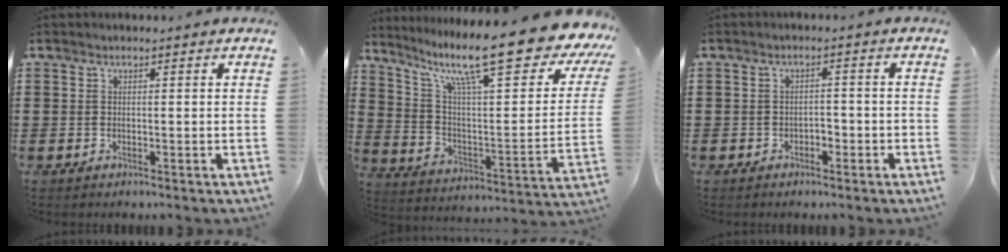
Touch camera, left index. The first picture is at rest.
{"total": 16.7, "force": [11.6, 2.0, 11.9], "torque": [-0.219, -0.080, 0.182]}
{"total": 1.8, "force": [-1.5, 0.8, 0.6], "torque": [-0.017, 0.002, -0.033]}